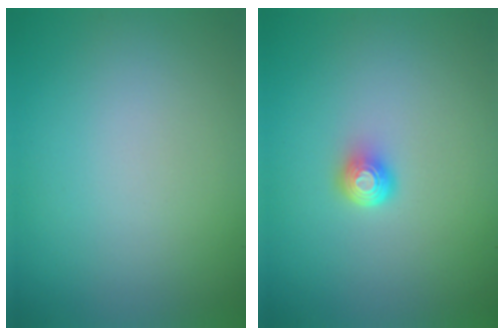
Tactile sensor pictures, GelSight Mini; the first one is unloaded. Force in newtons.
{"total": 1.6, "press": 1.2, "slide": 1.1}